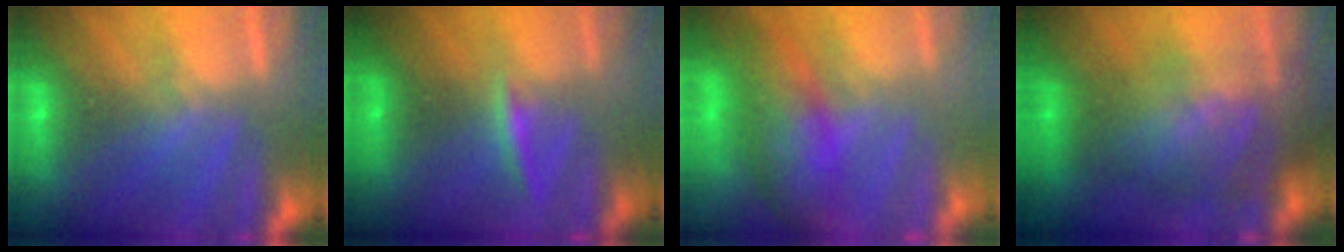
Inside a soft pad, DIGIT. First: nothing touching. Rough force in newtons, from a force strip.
{"total": 2.3}
{"total": 7.6}
{"total": 9.0}